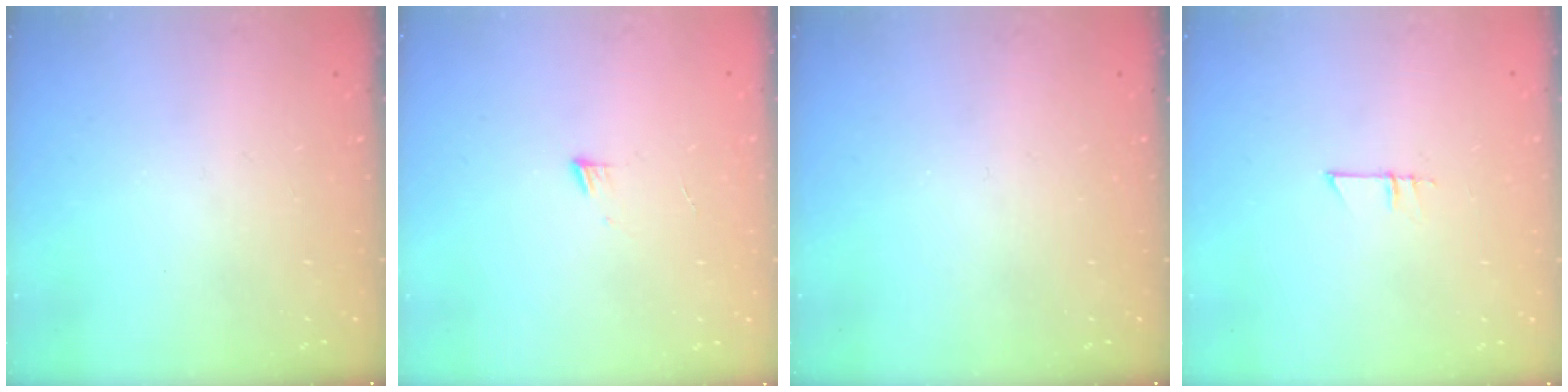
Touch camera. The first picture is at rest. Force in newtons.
{"total": 3.5, "press": 3.4, "slide": 0.4}
{"total": 0.0}
{"total": 4.6, "press": 4.6, "slide": 0.4}